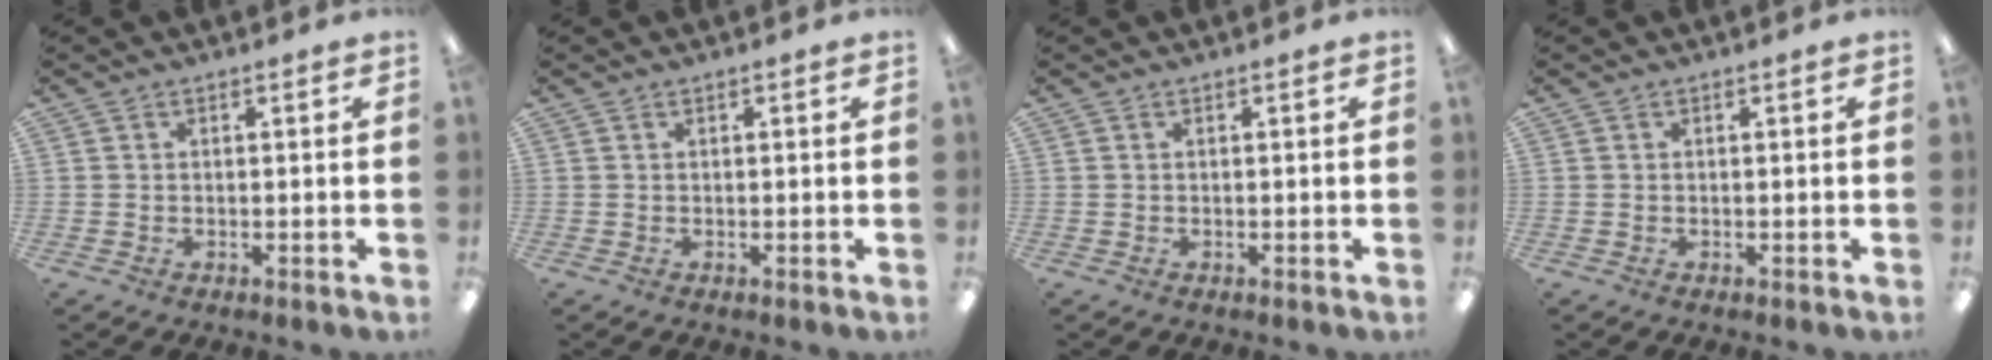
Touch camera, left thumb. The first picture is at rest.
{"total": 0.0}
{"total": 0.0}
{"total": 0.0}